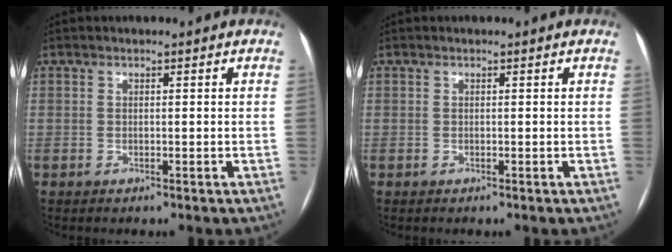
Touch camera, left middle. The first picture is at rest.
{"total": 0.0}